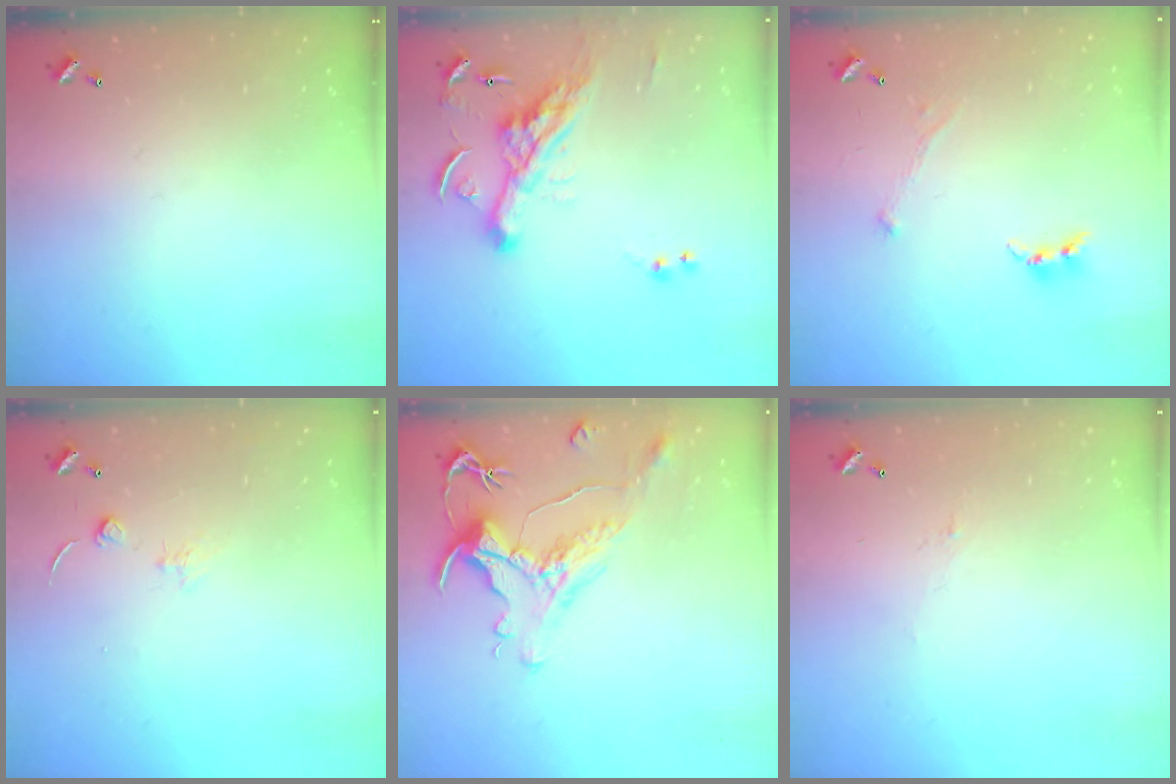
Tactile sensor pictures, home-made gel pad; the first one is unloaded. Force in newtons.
{"total": 8.5, "press": 8.4, "slide": 1.3}
{"total": 0.0}
{"total": 0.9, "press": 0.9, "slide": 0.3}
{"total": 1.5, "press": 0.7, "slide": 1.3}
{"total": 1.5, "press": 1.3, "slide": 0.6}